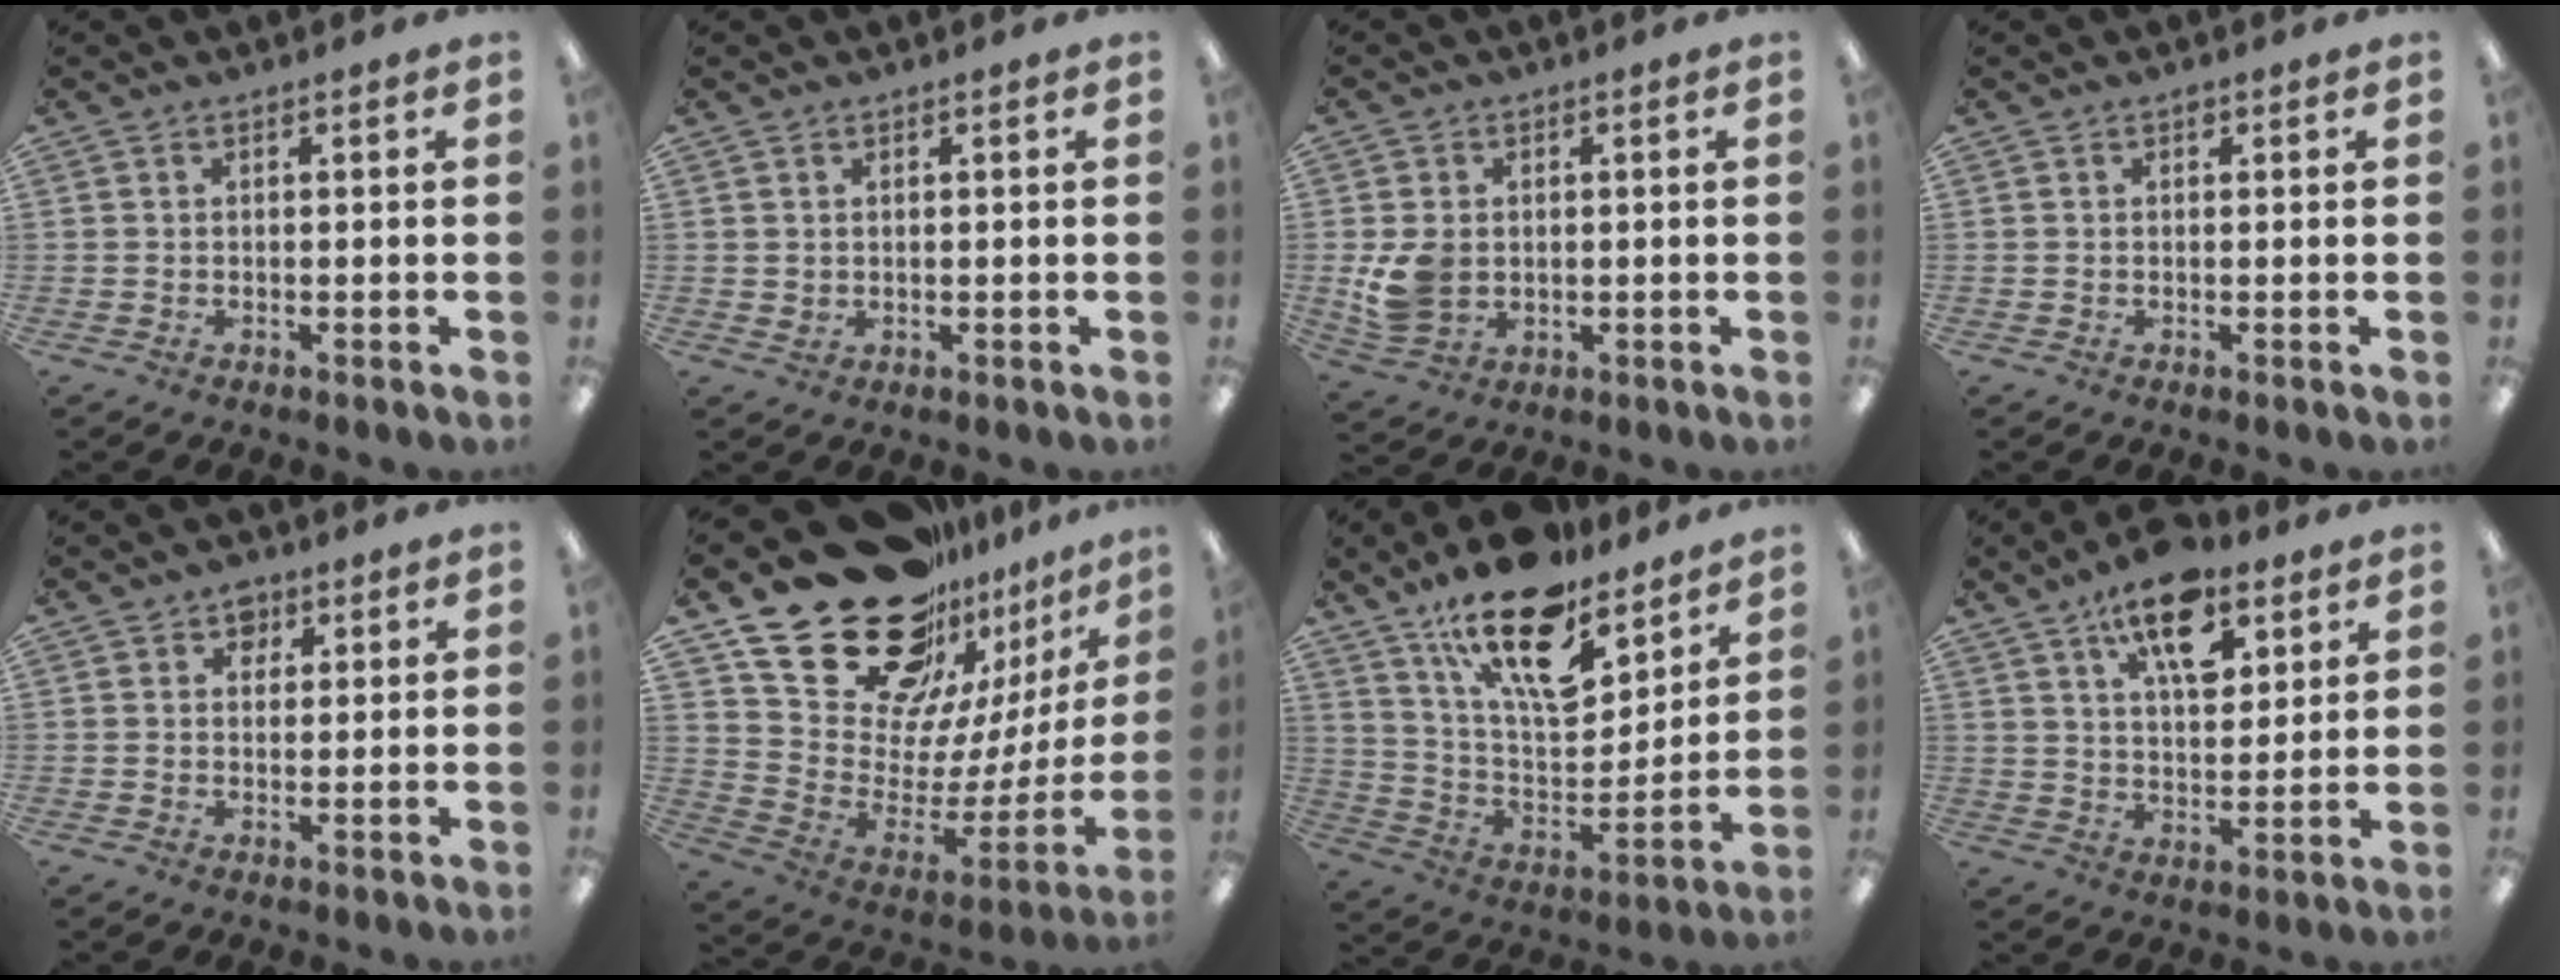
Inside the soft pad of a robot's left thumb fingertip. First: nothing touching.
{"total": 1.0, "force": [0.7, 0.7, 0.2], "torque": [0.004, -0.001, 0.011]}
{"total": 7.3, "force": [-0.1, 6.0, 4.2], "torque": [-0.096, 0.005, 0.001]}
{"total": 0.6, "force": [0.4, 0.4, 0.3], "torque": [-0.006, 0.003, 0.006]}
{"total": 3.3, "force": [2.0, 2.4, 1.0], "torque": [-0.001, -0.004, 0.031]}
{"total": 29.2, "force": [20.0, 15.9, 14.0], "torque": [-0.209, -0.136, 0.390]}
{"total": 20.6, "force": [13.9, 8.8, 12.4], "torque": [-0.204, -0.087, 0.243]}
{"total": 14.3, "force": [8.9, 7.0, 8.9], "torque": [-0.134, -0.033, 0.152]}